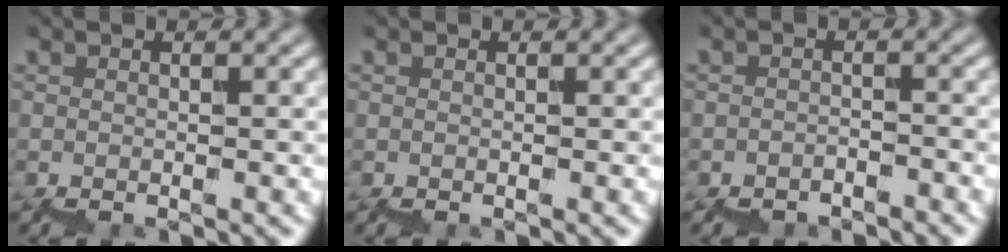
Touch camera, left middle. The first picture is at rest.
{"total": 0.0}
{"total": 1.5, "force": [-1.5, 0.3, -0.1], "torque": [-0.006, 0.005, -0.016]}